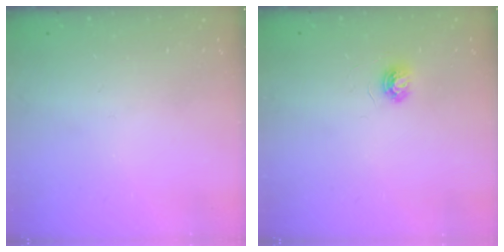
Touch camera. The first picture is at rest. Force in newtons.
{"total": 3.7, "press": 3.7, "slide": 0.4}